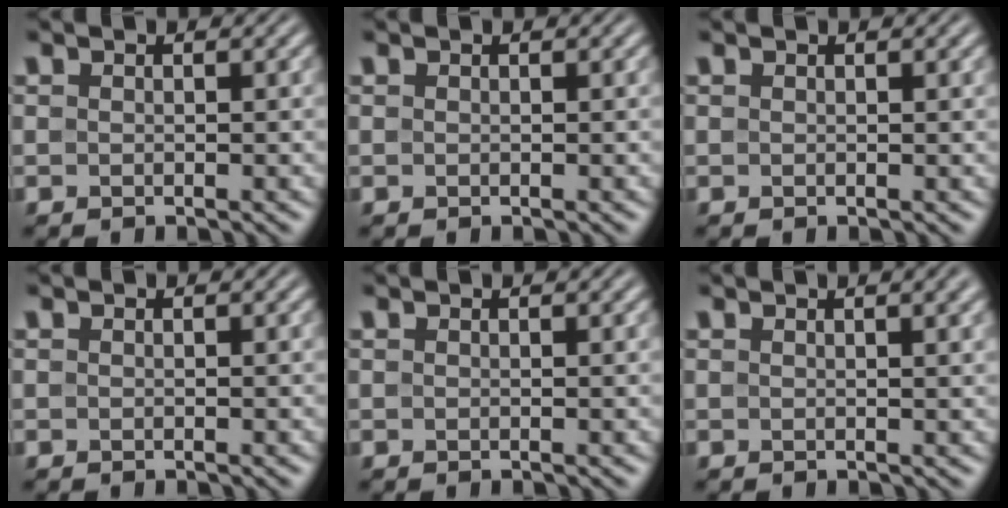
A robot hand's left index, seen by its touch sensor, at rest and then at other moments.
{"total": 0.0}
{"total": 1.0, "force": [0.5, 0.3, 0.8], "torque": [-0.006, 0.004, 0.006]}
{"total": 0.0}
{"total": 0.7, "force": [0.4, 0.2, 0.6], "torque": [-0.004, 0.005, 0.005]}
{"total": 3.9, "force": [1.9, 1.5, 3.1], "torque": [-0.021, 0.010, 0.011]}